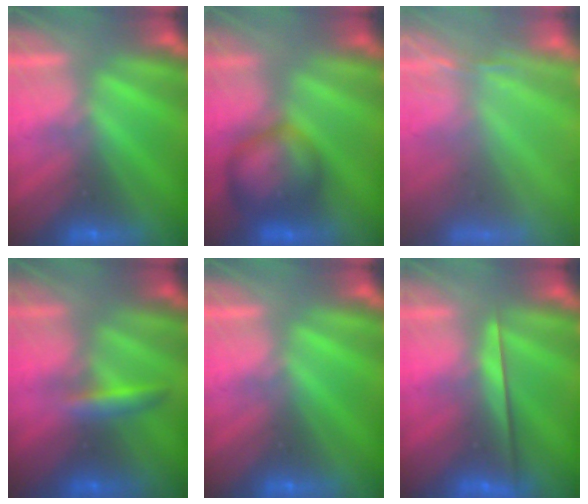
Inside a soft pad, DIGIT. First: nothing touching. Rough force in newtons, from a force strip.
{"total": 7.4}
{"total": 7.3}
{"total": 2.8}
{"total": 0.0}
{"total": 2.3}